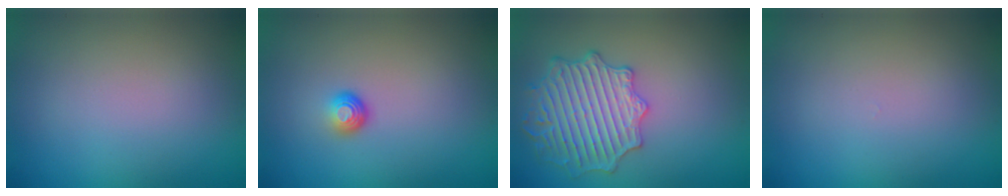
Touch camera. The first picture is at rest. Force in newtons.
{"total": 1.6, "press": 1.0, "slide": 1.3}
{"total": 5.0, "press": 4.8, "slide": 1.4}
{"total": 0.0}